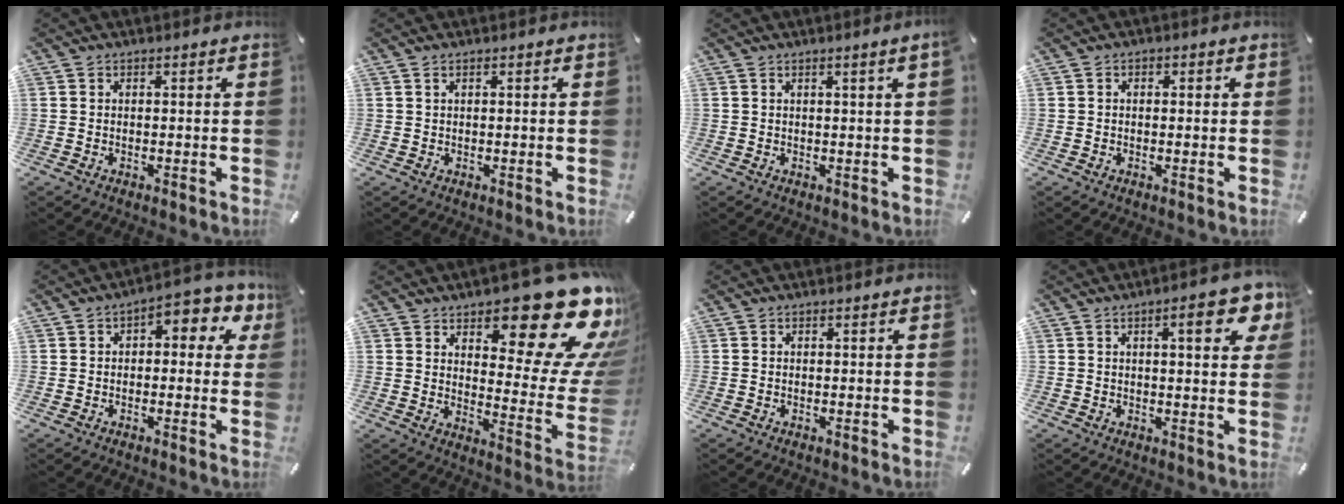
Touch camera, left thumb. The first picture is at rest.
{"total": 0.8, "force": [0.4, 0.3, 0.6], "torque": [-0.011, 0.002, 0.006]}
{"total": 1.6, "force": [0.8, -0.2, 1.4], "torque": [-0.026, -0.003, 0.013]}
{"total": 1.1, "force": [0.0, 0.9, 0.6], "torque": [-0.003, 0.003, -0.003]}
{"total": 6.0, "force": [1.4, 3.4, 4.7], "torque": [-0.055, -0.006, 0.014]}
{"total": 23.6, "force": [15.7, 8.6, 15.4], "torque": [-0.180, -0.120, 0.249]}
{"total": 0.0}
{"total": 9.3, "force": [4.5, 3.2, 7.5], "torque": [-0.101, -0.009, 0.069]}